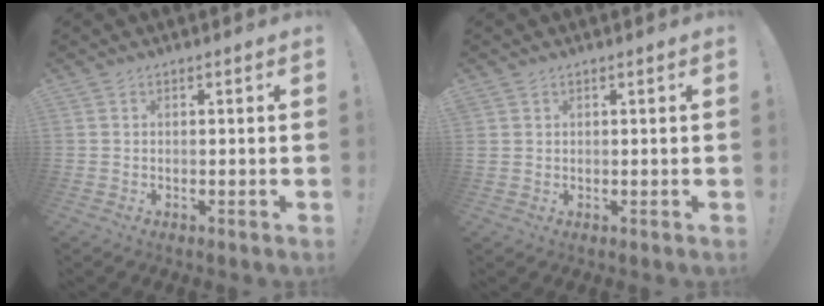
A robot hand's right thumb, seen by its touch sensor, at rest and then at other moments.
{"total": 1.2, "force": [0.6, 0.9, 0.3], "torque": [0.003, -0.001, 0.011]}